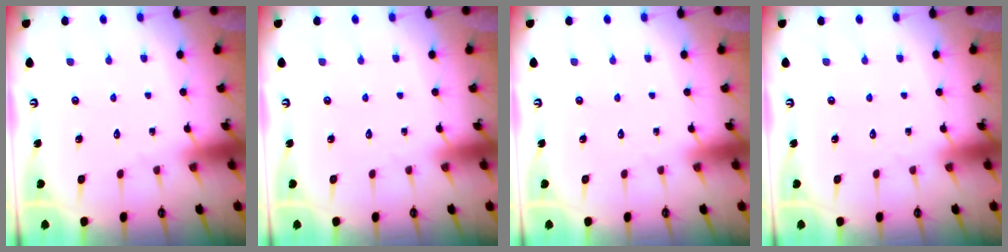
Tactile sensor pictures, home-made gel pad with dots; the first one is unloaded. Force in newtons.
{"total": 0.0}
{"total": 0.0}
{"total": 0.0}